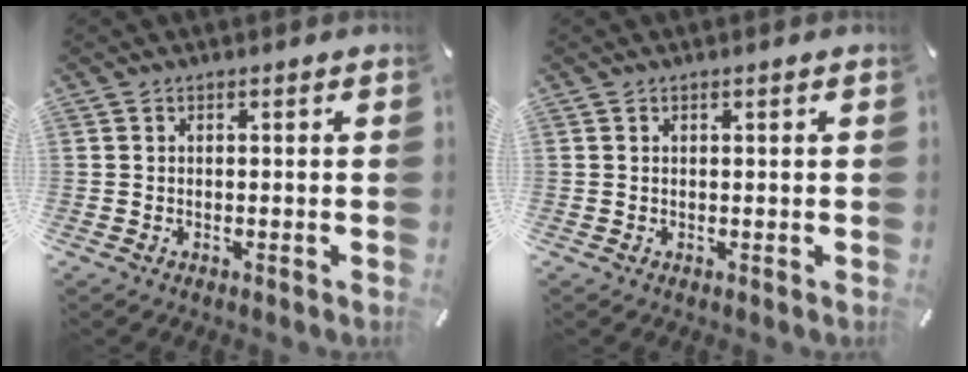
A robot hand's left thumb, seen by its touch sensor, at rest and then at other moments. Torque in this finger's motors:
{"motor_torque": [-0.31, -0.21, -0.01, 0.06, -0.01]}